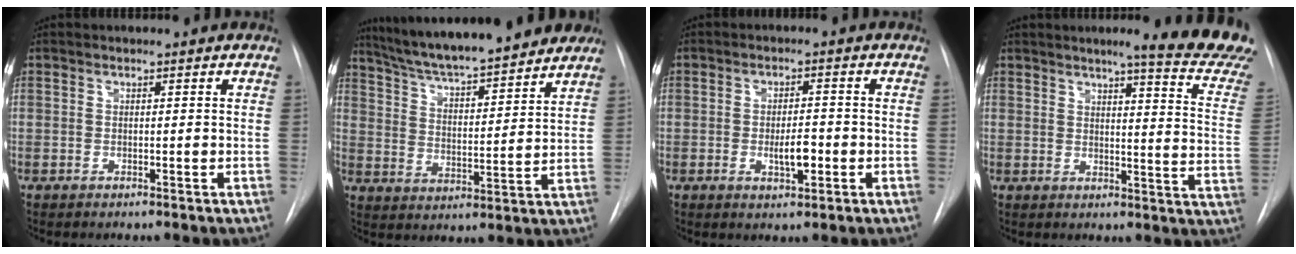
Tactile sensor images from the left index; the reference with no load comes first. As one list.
[{"total": 19.5, "force": [16.8, 2.5, 9.5], "torque": [-0.154, 0.010, 0.252]}, {"total": 4.3, "force": [-2.0, 1.3, 3.6], "torque": [-0.058, -0.005, -0.024]}, {"total": 15.6, "force": [13.2, -0.9, 8.2], "torque": [-0.098, -0.092, 0.140]}]